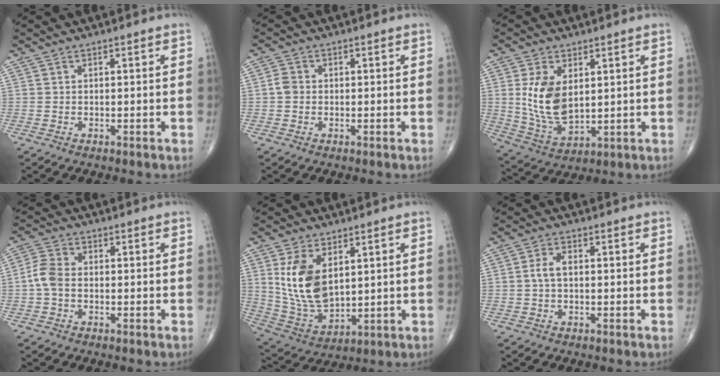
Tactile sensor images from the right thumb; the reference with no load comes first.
{"total": 2.2, "force": [-0.2, 1.9, 1.1], "torque": [-0.017, 0.005, -0.007]}
{"total": 11.2, "force": [2.3, 6.5, 8.9], "torque": [-0.160, -0.018, 0.057]}
{"total": 4.6, "force": [-0.7, 3.0, 3.3], "torque": [-0.073, 0.013, -0.023]}
{"total": 13.0, "force": [3.7, 7.5, 10.0], "torque": [-0.179, -0.020, 0.091]}
{"total": 2.8, "force": [0.0, 1.5, 2.4], "torque": [-0.054, 0.010, -0.002]}